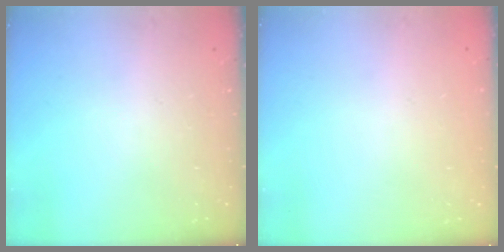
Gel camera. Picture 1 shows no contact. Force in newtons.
{"total": 0.0}